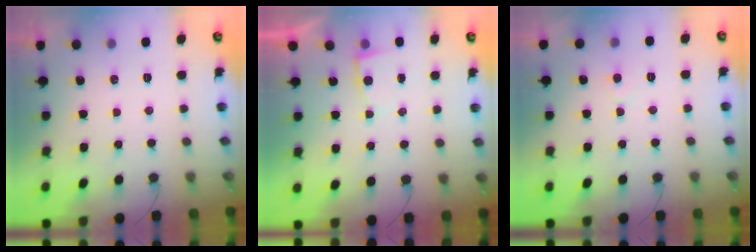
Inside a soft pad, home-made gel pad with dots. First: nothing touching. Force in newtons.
{"total": 2.8, "press": 2.8, "slide": 0.3}
{"total": 3.7, "press": 3.7, "slide": 0.4}